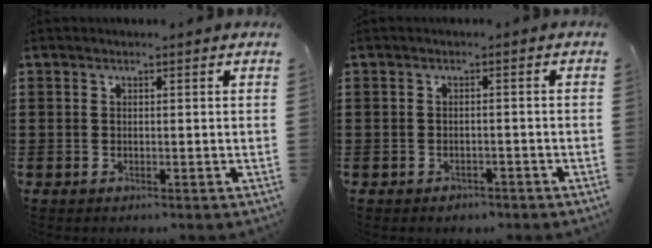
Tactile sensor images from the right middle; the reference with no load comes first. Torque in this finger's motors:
{"motor_torque": [0.46, -0.23, 0.00, 0.00]}